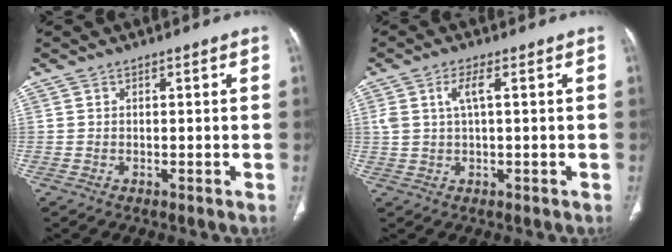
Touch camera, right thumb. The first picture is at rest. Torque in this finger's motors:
{"motor_torque": [0.08, -0.02, 0.45, 0.41, 0.09]}